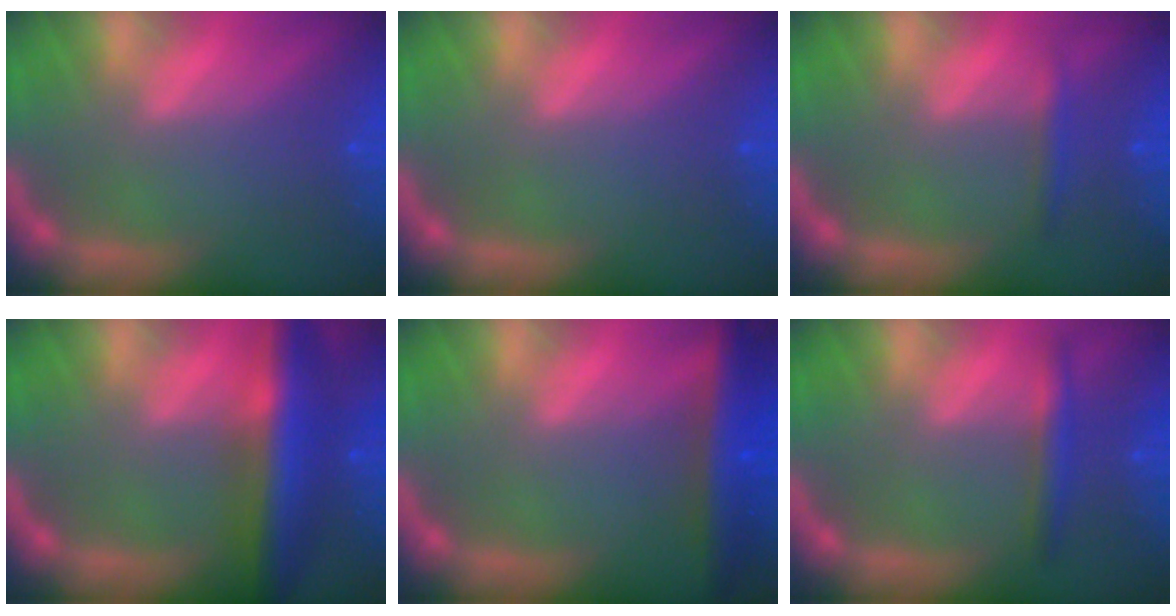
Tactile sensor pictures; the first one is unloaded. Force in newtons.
{"total": 0.0}
{"total": 1.4}
{"total": 8.0}
{"total": 5.9}
{"total": 2.4}